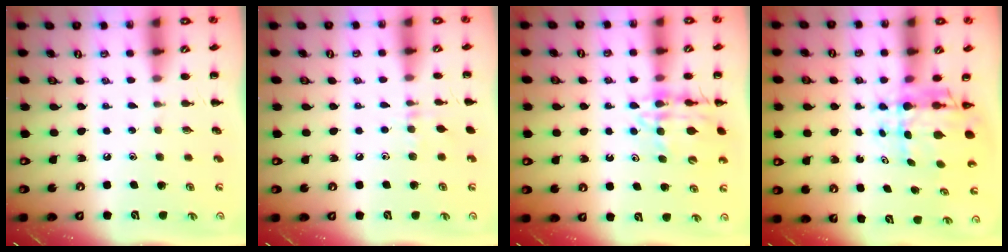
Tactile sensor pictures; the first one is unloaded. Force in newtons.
{"total": 5.3, "press": 5.0, "slide": 1.7}
{"total": 12.8, "press": 12.5, "slide": 3.0}
{"total": 6.5, "press": 5.9, "slide": 2.6}